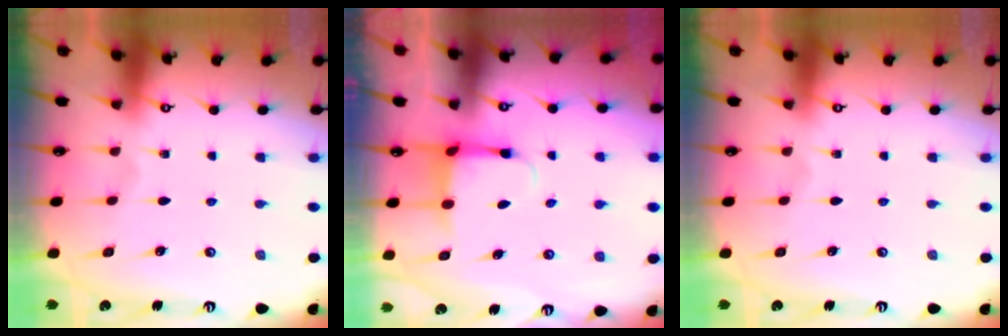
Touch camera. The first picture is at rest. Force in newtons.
{"total": 4.0, "press": 3.8, "slide": 1.2}
{"total": 0.0}